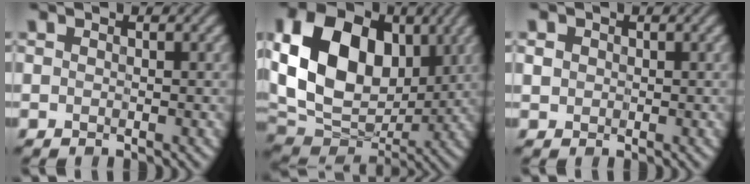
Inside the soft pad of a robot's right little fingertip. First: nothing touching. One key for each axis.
{"total": 14.5, "fx": 2.2, "fy": 10.1, "fz": 10.1, "tx": -0.199, "ty": 0.015, "tz": 0.033}
{"total": 0.9, "fx": 0.0, "fy": 0.9, "fz": 0.1, "tx": -0.007, "ty": -0.001, "tz": 0.004}